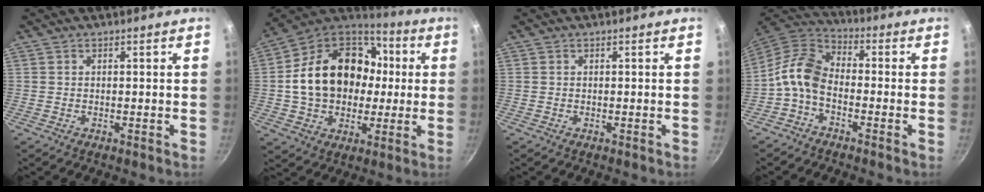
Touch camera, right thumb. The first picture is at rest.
{"total": 23.6, "force": [1.3, 18.1, 15.1], "torque": [-0.241, 0.045, 0.024]}
{"total": 0.0}
{"total": 8.1, "force": [-3.0, 5.0, 5.6], "torque": [-0.117, 0.048, -0.076]}